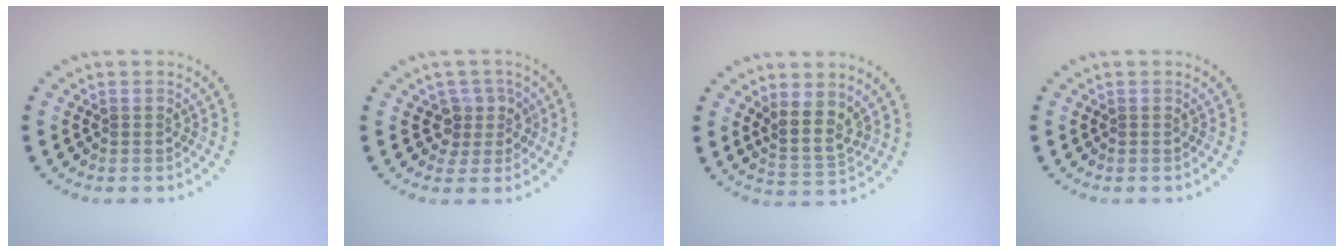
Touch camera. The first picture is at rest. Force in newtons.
{"total": 2.5, "press": 1.9, "slide": 1.5}
{"total": 3.2, "press": 2.7, "slide": 1.8}
{"total": 0.0}